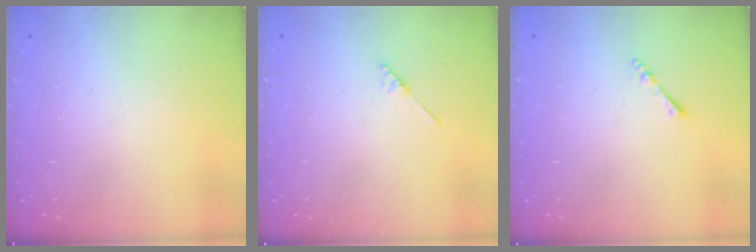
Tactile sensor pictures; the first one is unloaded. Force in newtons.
{"total": 2.1, "press": 2.1, "slide": 0.1}
{"total": 2.4, "press": 2.3, "slide": 0.5}